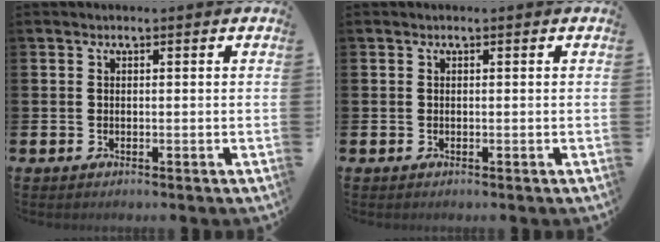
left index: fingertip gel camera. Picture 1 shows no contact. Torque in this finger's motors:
{"motor_torque": [0.00, 0.00, 0.00, 0.00]}